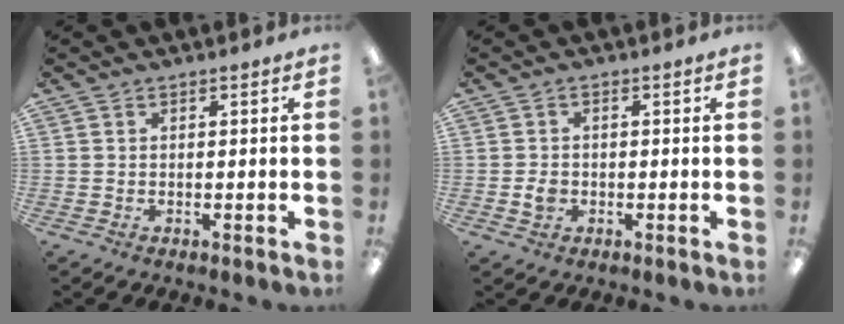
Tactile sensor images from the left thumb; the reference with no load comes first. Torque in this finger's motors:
{"motor_torque": [-0.27, 0.29, -0.38, 0.33, 0.02]}